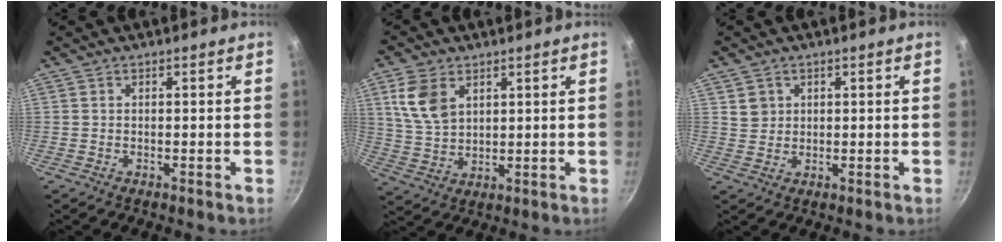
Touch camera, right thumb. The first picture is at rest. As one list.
[{"total": 8.9, "force": [3.8, 5.7, 5.6], "torque": [-0.099, -0.017, 0.080]}, {"total": 2.9, "force": [1.1, 2.6, 0.7], "torque": [0.003, 0.006, 0.023]}]